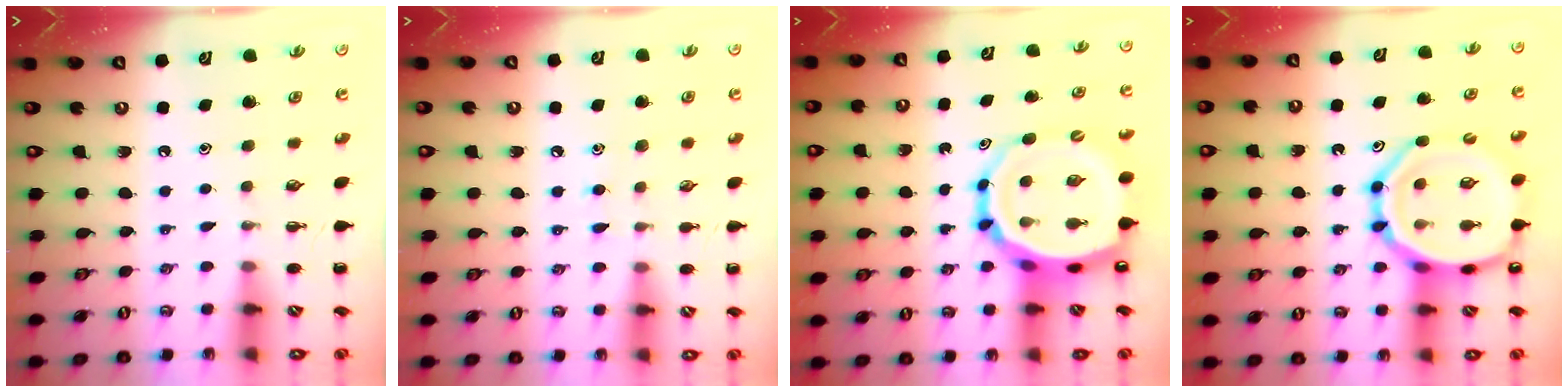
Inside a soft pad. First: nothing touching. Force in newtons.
{"total": 5.7, "press": 5.4, "slide": 1.8}
{"total": 13.1, "press": 12.6, "slide": 3.5}
{"total": 17.6, "press": 17.3, "slide": 3.1}